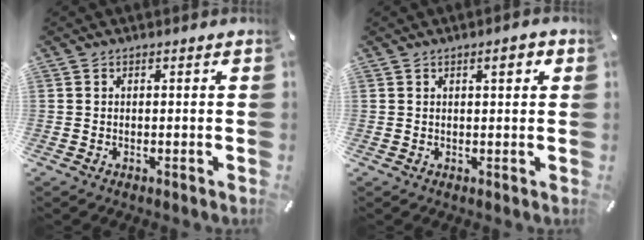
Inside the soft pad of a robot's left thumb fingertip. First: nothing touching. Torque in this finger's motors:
{"motor_torque": [0.64, 0.55, 0.30, -0.04, 0.00]}